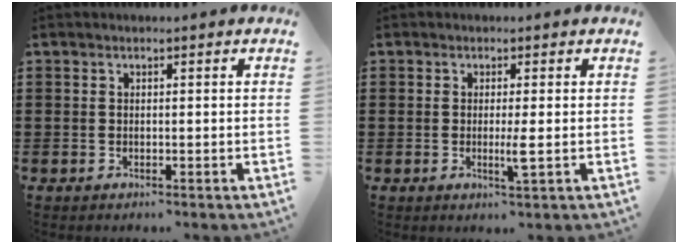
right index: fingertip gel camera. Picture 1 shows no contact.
{"total": 2.6, "force": [-0.4, 0.0, 2.6], "torque": [-0.045, -0.007, -0.009]}